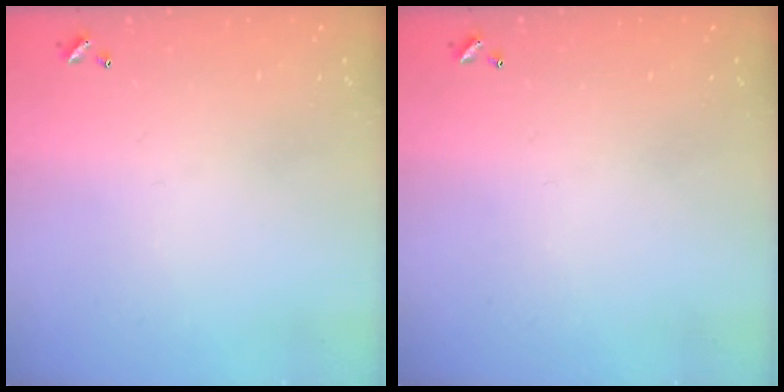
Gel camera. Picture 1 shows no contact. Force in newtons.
{"total": 0.0}